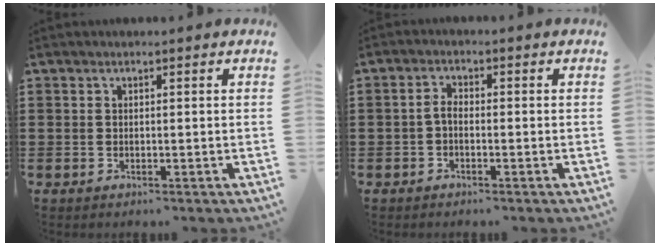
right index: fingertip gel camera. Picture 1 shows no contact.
{"total": 2.0, "force": [-0.8, 0.9, 1.5], "torque": [-0.038, 0.000, -0.018]}